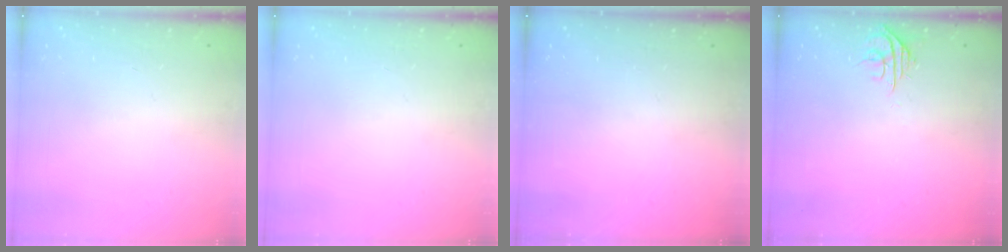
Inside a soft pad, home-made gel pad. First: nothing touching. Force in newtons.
{"total": 0.0}
{"total": 0.0}
{"total": 5.4, "press": 5.4, "slide": 0.5}